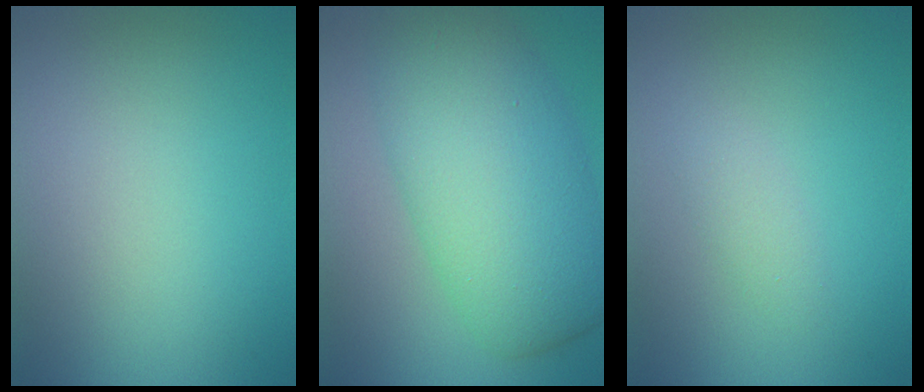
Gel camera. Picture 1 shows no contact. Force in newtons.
{"total": 9.6, "press": 9.6, "slide": 0.2}
{"total": 1.2, "press": 1.2, "slide": 0.1}